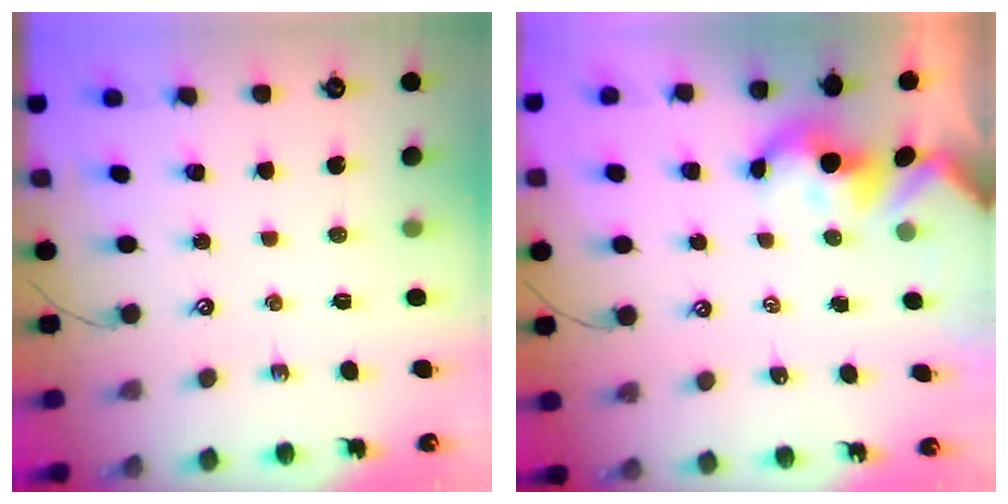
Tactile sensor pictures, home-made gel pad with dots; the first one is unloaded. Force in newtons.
{"total": 2.0, "press": 2.0, "slide": 0.2}